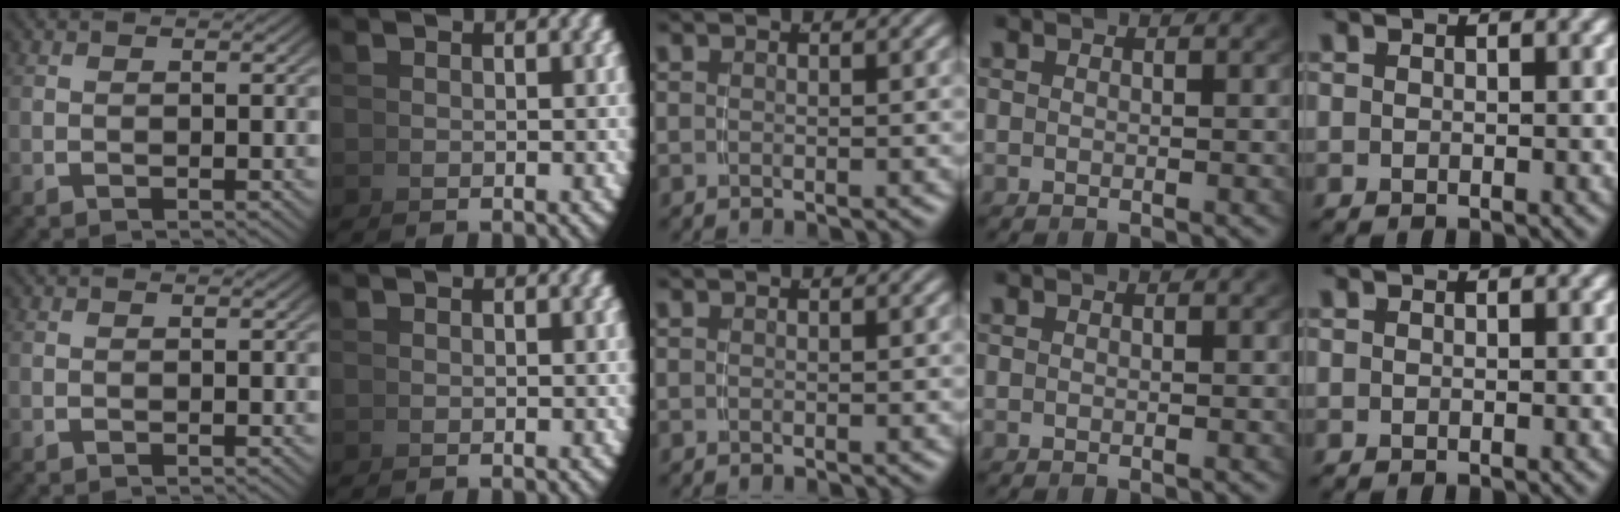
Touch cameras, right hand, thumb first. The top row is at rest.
{}